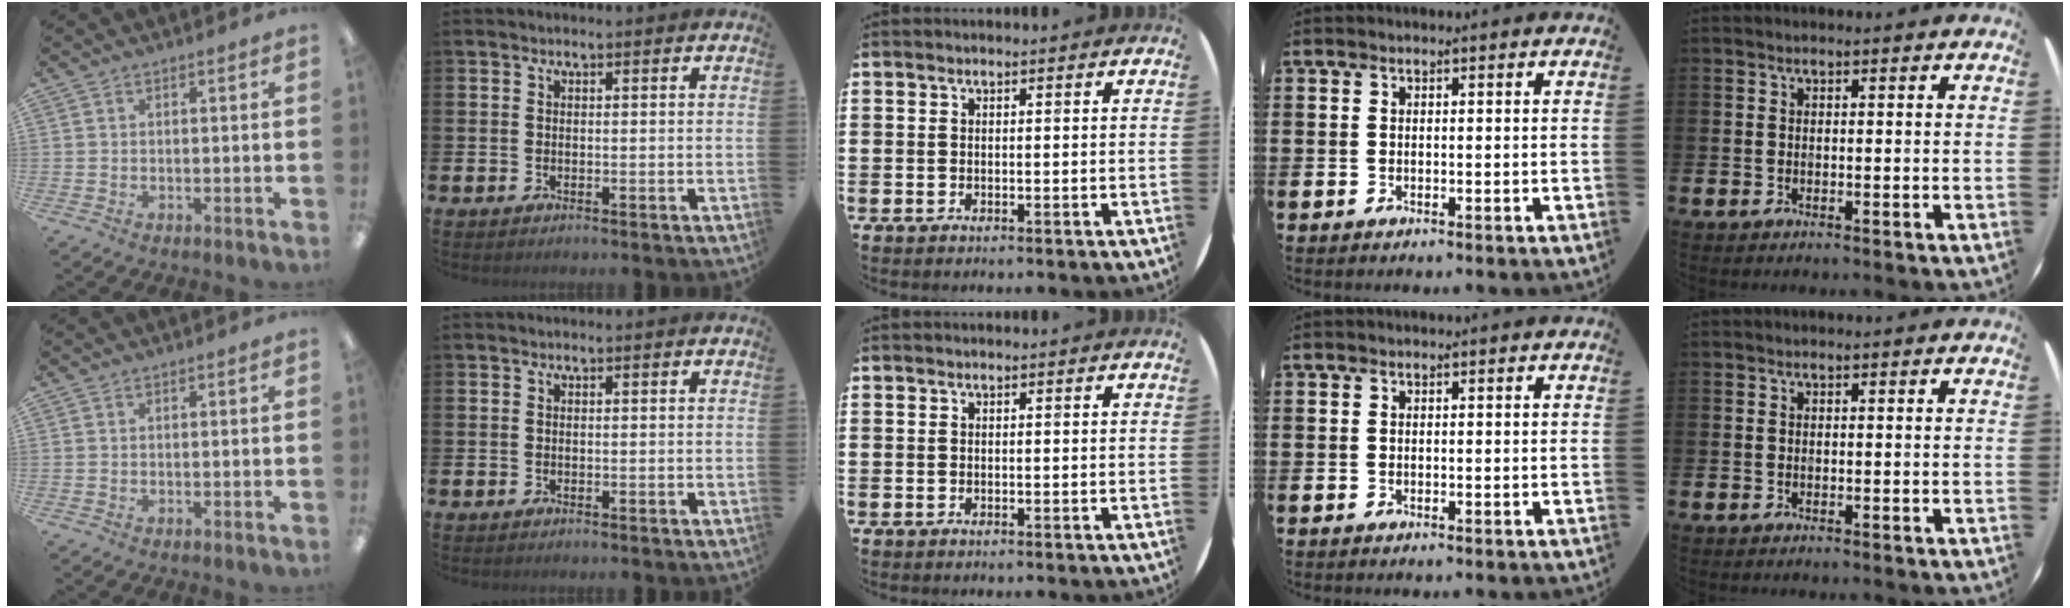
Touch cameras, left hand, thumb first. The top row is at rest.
{}